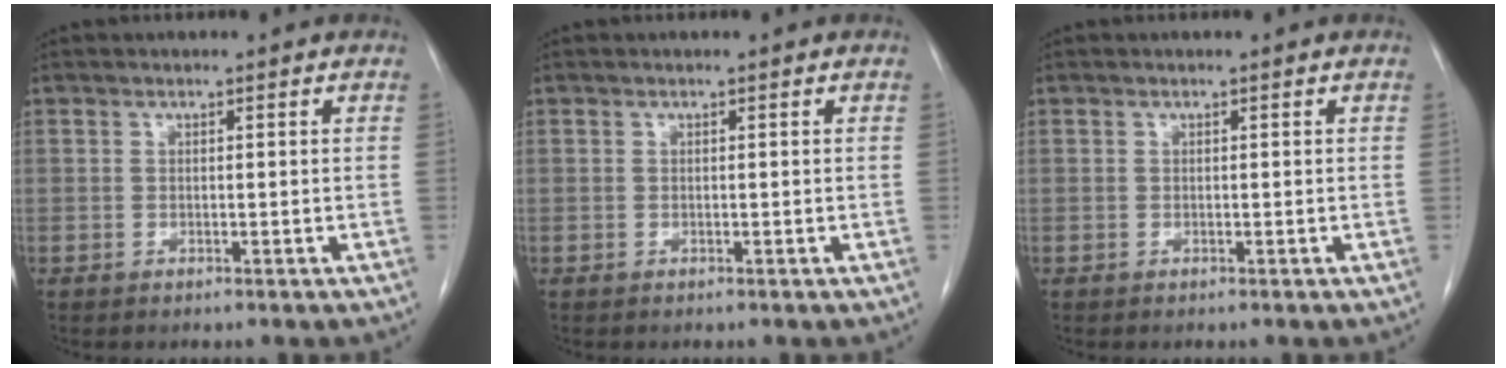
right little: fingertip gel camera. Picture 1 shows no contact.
{"total": 0.0}
{"total": 0.0}